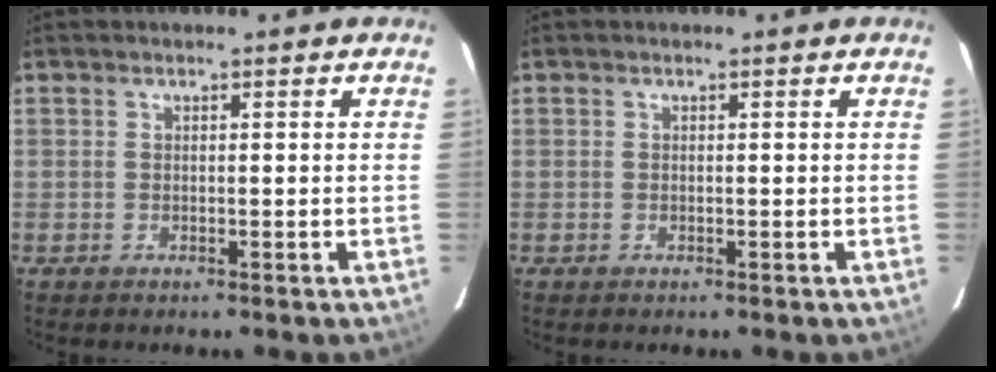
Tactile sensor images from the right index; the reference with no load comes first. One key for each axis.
{"total": 0.0}